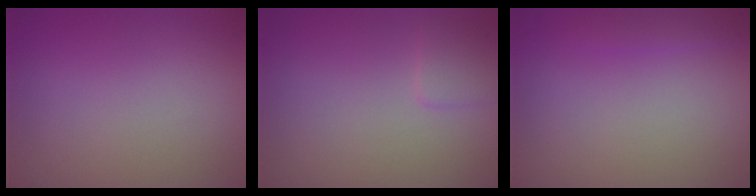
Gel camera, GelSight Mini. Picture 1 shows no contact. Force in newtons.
{"total": 1.2, "press": 1.2, "slide": 0.1}
{"total": 1.2, "press": 1.2, "slide": 0.1}